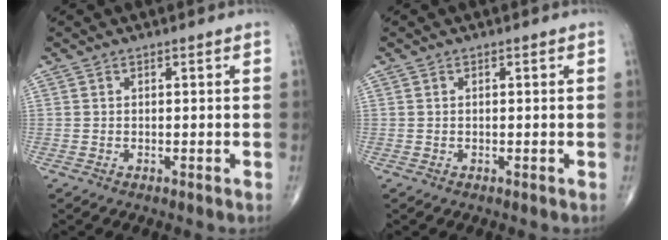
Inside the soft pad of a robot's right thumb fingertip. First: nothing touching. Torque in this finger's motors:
{"motor_torque": [-0.17, -0.12, -0.04, 0.08, -0.04]}